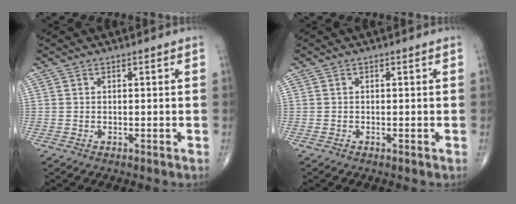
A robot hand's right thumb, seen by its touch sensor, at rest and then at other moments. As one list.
[{"total": 0.0}]